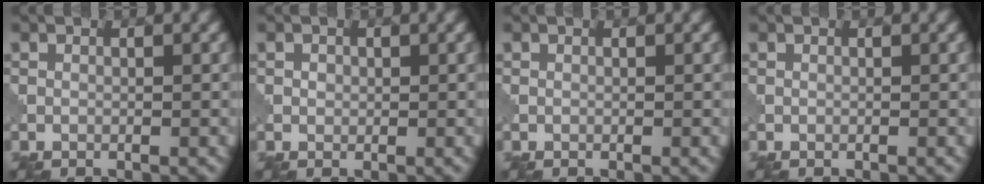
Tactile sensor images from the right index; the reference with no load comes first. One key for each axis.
{"total": 0.6, "fx": 0.2, "fy": 0.6, "fz": 0.2, "tx": -0.004, "ty": 0.000, "tz": 0.001}
{"total": 0.0}
{"total": 0.0}